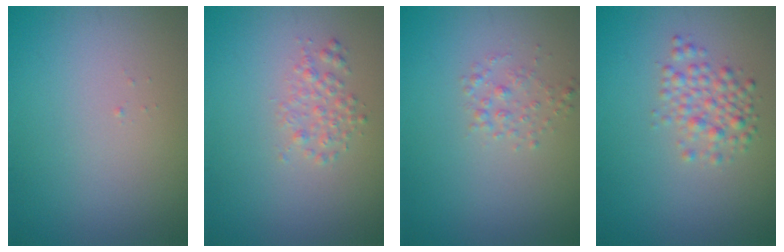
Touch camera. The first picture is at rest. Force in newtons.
{"total": 1.6, "press": 1.6, "slide": 0.1}
{"total": 1.3, "press": 1.3, "slide": 0.0}
{"total": 2.6, "press": 2.6, "slide": 0.1}